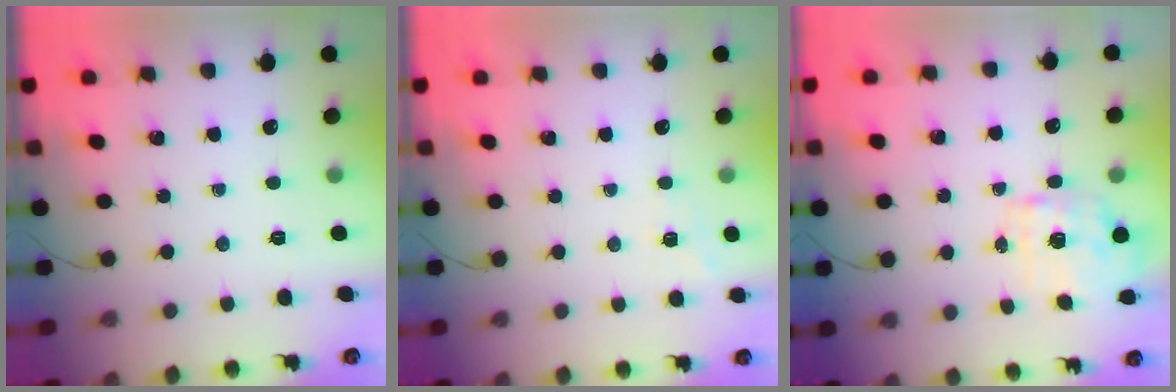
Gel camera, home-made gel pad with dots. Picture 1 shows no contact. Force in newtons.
{"total": 2.8, "press": 2.4, "slide": 1.6}
{"total": 2.2, "press": 2.1, "slide": 0.4}